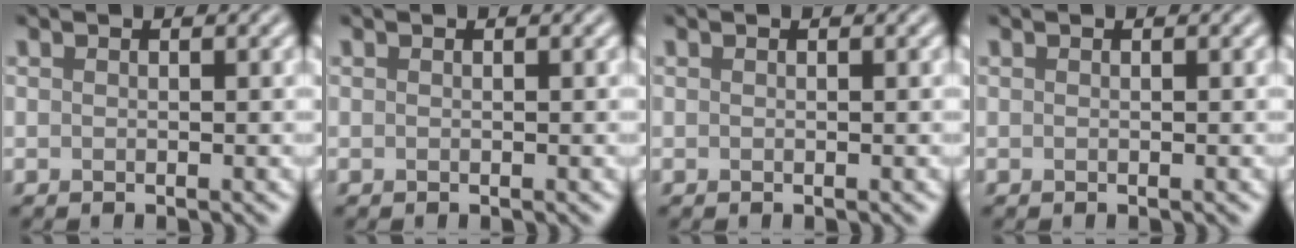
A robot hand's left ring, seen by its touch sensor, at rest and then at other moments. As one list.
[{"total": 0.0}, {"total": 0.0}, {"total": 0.0}]